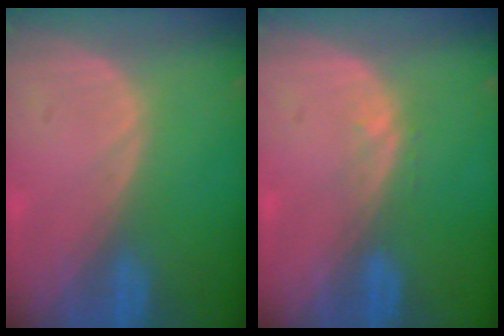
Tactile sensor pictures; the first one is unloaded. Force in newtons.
{"total": 1.0, "press": 1.0, "slide": 0.2}